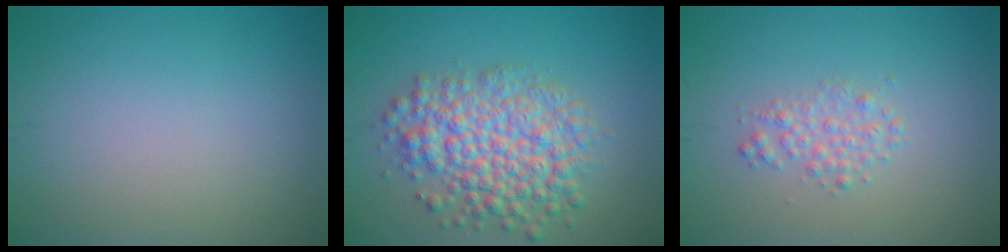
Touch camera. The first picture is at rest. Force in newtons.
{"total": 6.8, "press": 6.8, "slide": 0.3}
{"total": 1.7, "press": 1.7, "slide": 0.0}